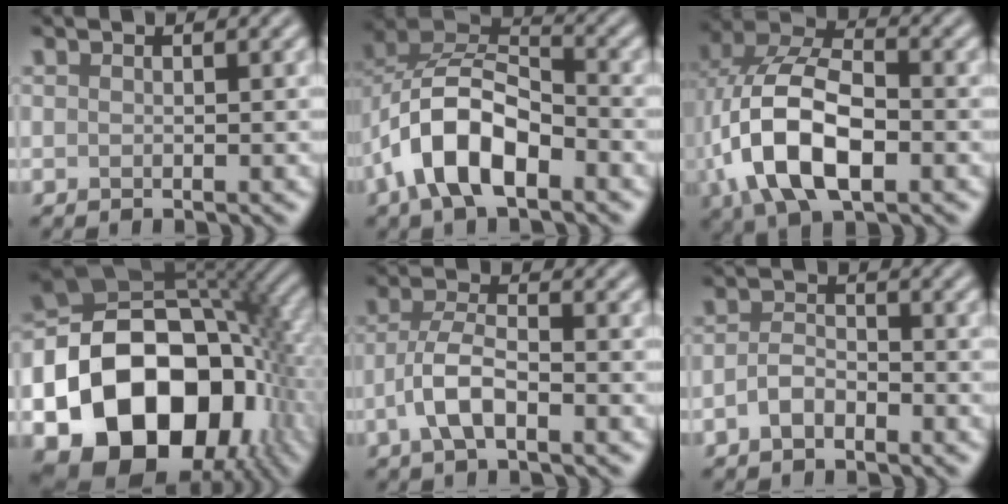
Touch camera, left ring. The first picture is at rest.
{"total": 8.8, "force": [-3.7, 4.4, 6.6], "torque": [-0.125, 0.015, -0.080]}
{"total": 11.0, "force": [-2.5, 6.0, 8.9], "torque": [-0.187, 0.002, -0.057]}
{"total": 21.4, "force": [-6.8, 15.3, 13.3], "torque": [-0.245, -0.031, -0.104]}
{"total": 3.9, "force": [-1.6, 1.4, 3.3], "torque": [-0.069, 0.005, -0.039]}
{"total": 2.2, "force": [-1.2, 1.2, 1.4], "torque": [-0.030, 0.004, -0.029]}